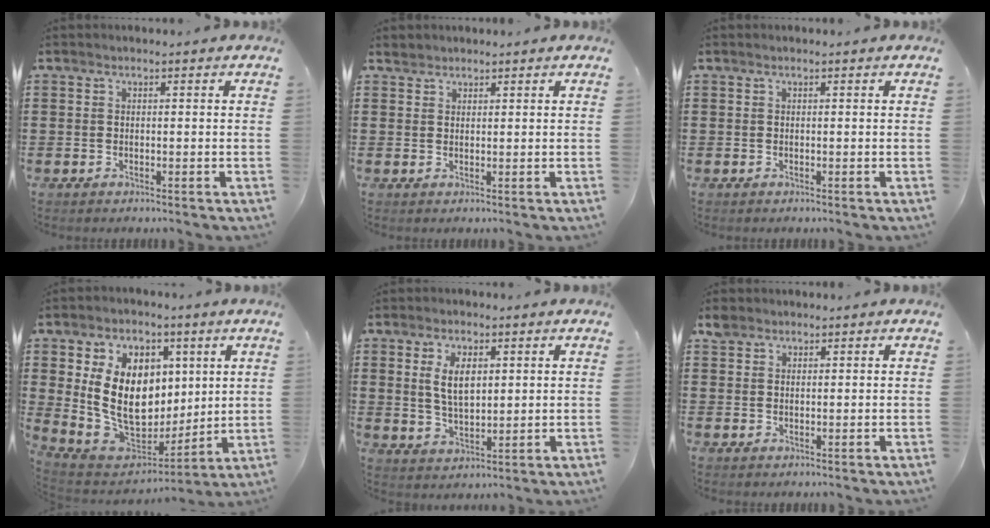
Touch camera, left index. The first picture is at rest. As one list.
[{"total": 1.2, "force": [1.0, 0.5, -0.1], "torque": [-0.002, 0.001, 0.021]}, {"total": 0.0}, {"total": 14.5, "force": [2.9, 10.3, 9.7], "torque": [-0.234, -0.007, 0.056]}, {"total": 5.5, "force": [1.7, 2.7, 4.5], "torque": [-0.089, 0.004, 0.028]}, {"total": 1.9, "force": [1.6, 1.0, 0.4], "torque": [-0.013, 0.005, 0.031]}]